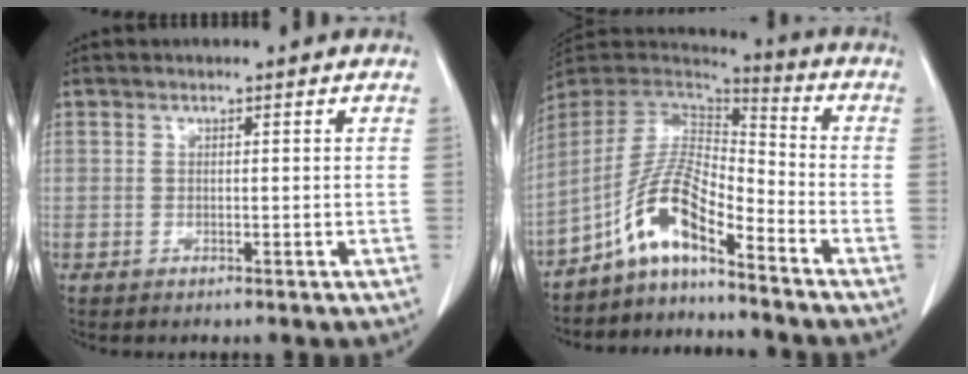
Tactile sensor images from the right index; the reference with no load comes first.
{"total": 10.3, "force": [-6.8, 2.0, 7.5], "torque": [-0.161, 0.018, -0.130]}